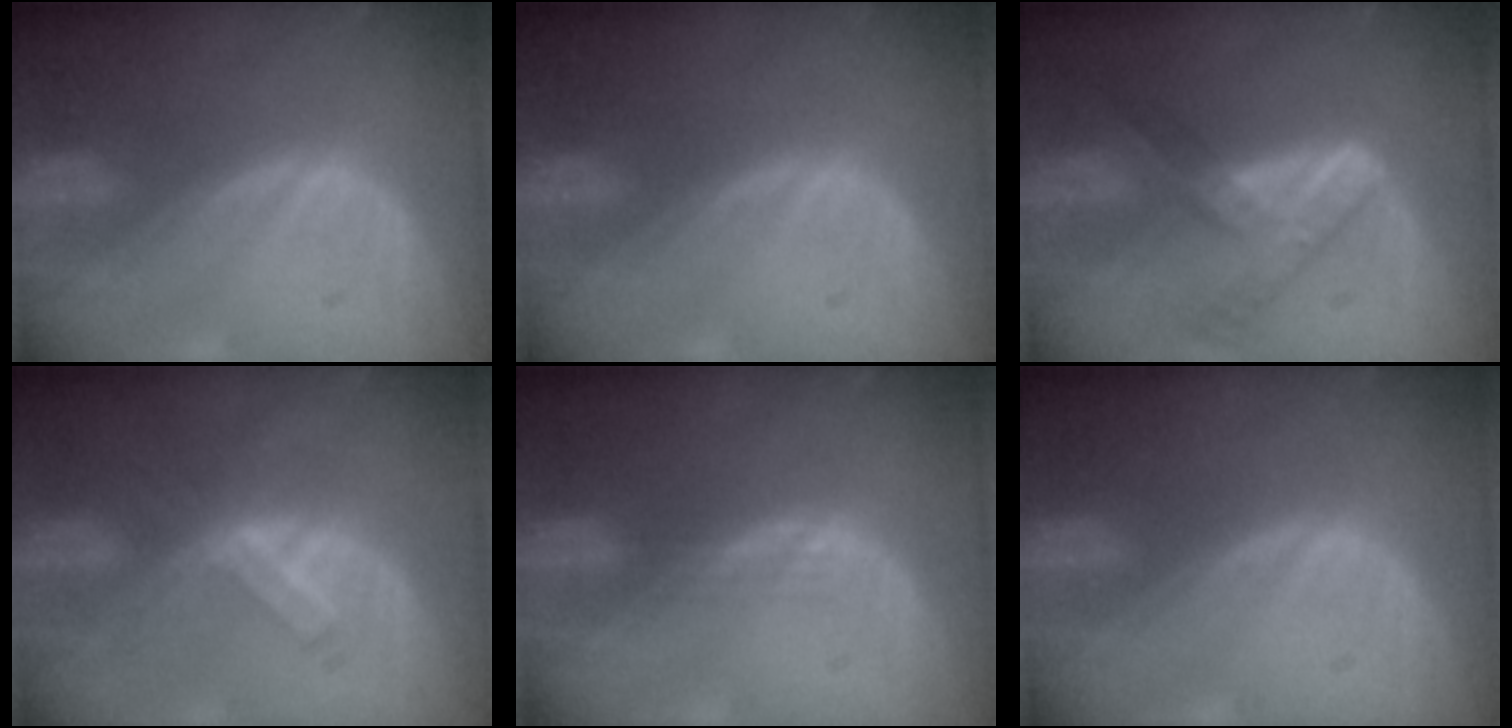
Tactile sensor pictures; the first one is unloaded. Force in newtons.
{"total": 0.0}
{"total": 7.4, "press": 6.3, "slide": 3.9}
{"total": 6.0, "press": 5.7, "slide": 1.9}
{"total": 1.5, "press": 1.5, "slide": 0.3}
{"total": 0.0}